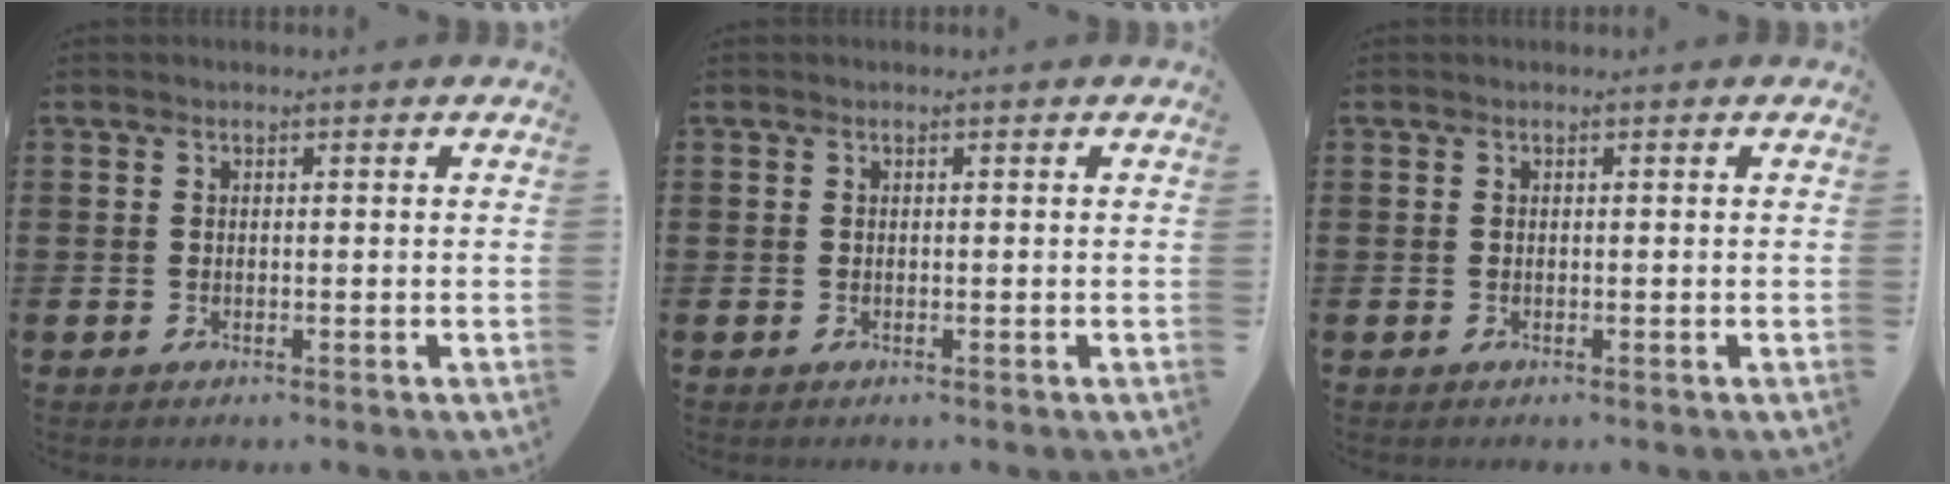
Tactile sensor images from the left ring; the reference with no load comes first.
{"total": 0.0}
{"total": 0.0}